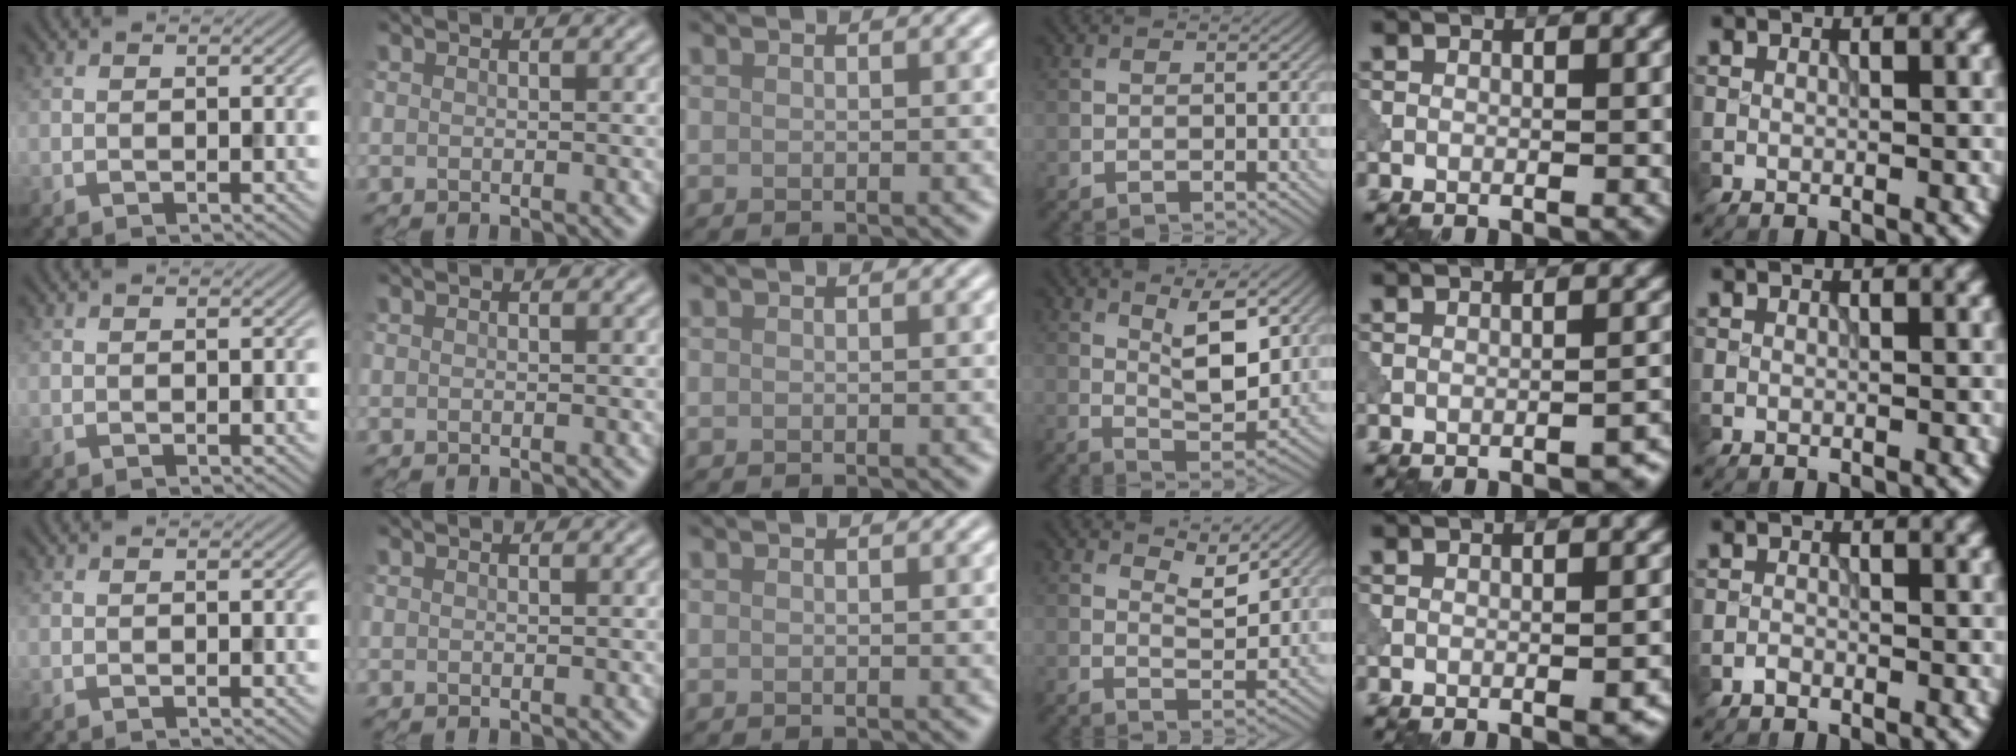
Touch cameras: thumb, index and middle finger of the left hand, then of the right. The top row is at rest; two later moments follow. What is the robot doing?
{"motion": "shake", "object": "bell"}